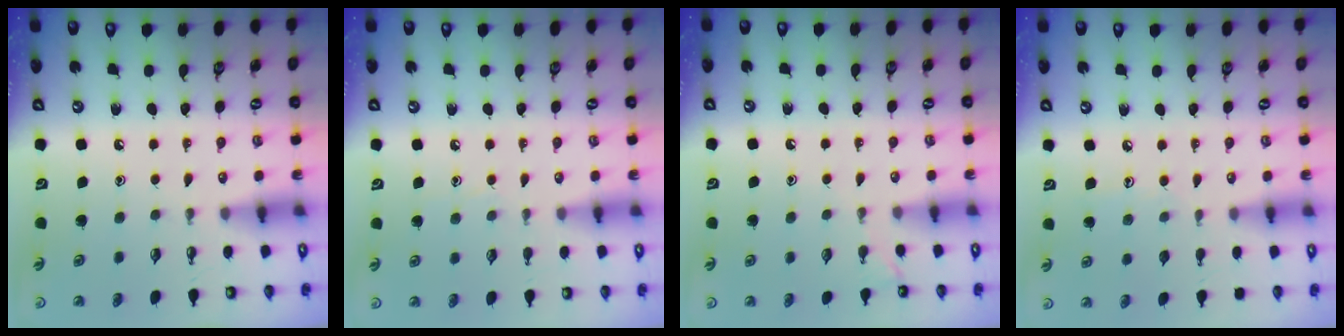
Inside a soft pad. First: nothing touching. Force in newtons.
{"total": 4.6, "press": 4.6, "slide": 0.5}
{"total": 3.0, "press": 3.0, "slide": 0.3}
{"total": 5.5, "press": 5.5, "slide": 0.5}